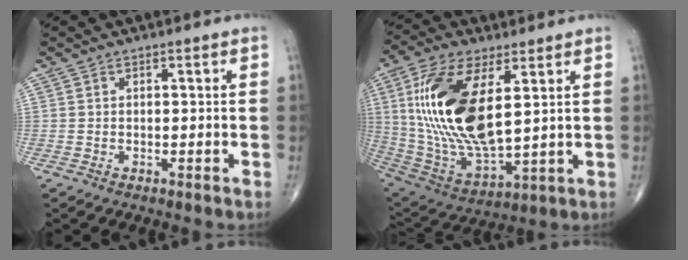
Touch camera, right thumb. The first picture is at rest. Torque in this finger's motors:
{"motor_torque": [1.85, 3.16, 2.22, 0.55, 0.78]}